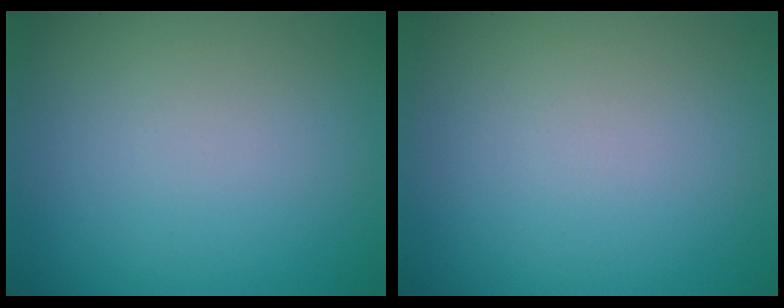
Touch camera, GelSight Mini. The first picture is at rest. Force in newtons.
{"total": 0.0}